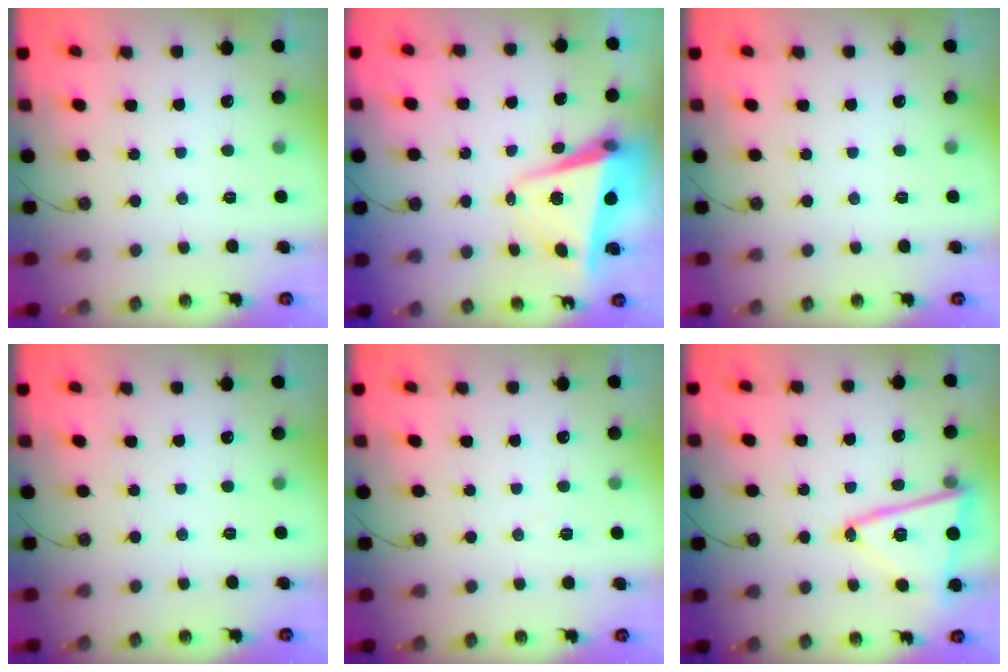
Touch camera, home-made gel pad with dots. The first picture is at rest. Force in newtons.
{"total": 6.7, "press": 6.6, "slide": 1.1}
{"total": 0.0}
{"total": 0.0}
{"total": 5.3, "press": 2.9, "slide": 4.4}
{"total": 16.1, "press": 16.1, "slide": 1.2}